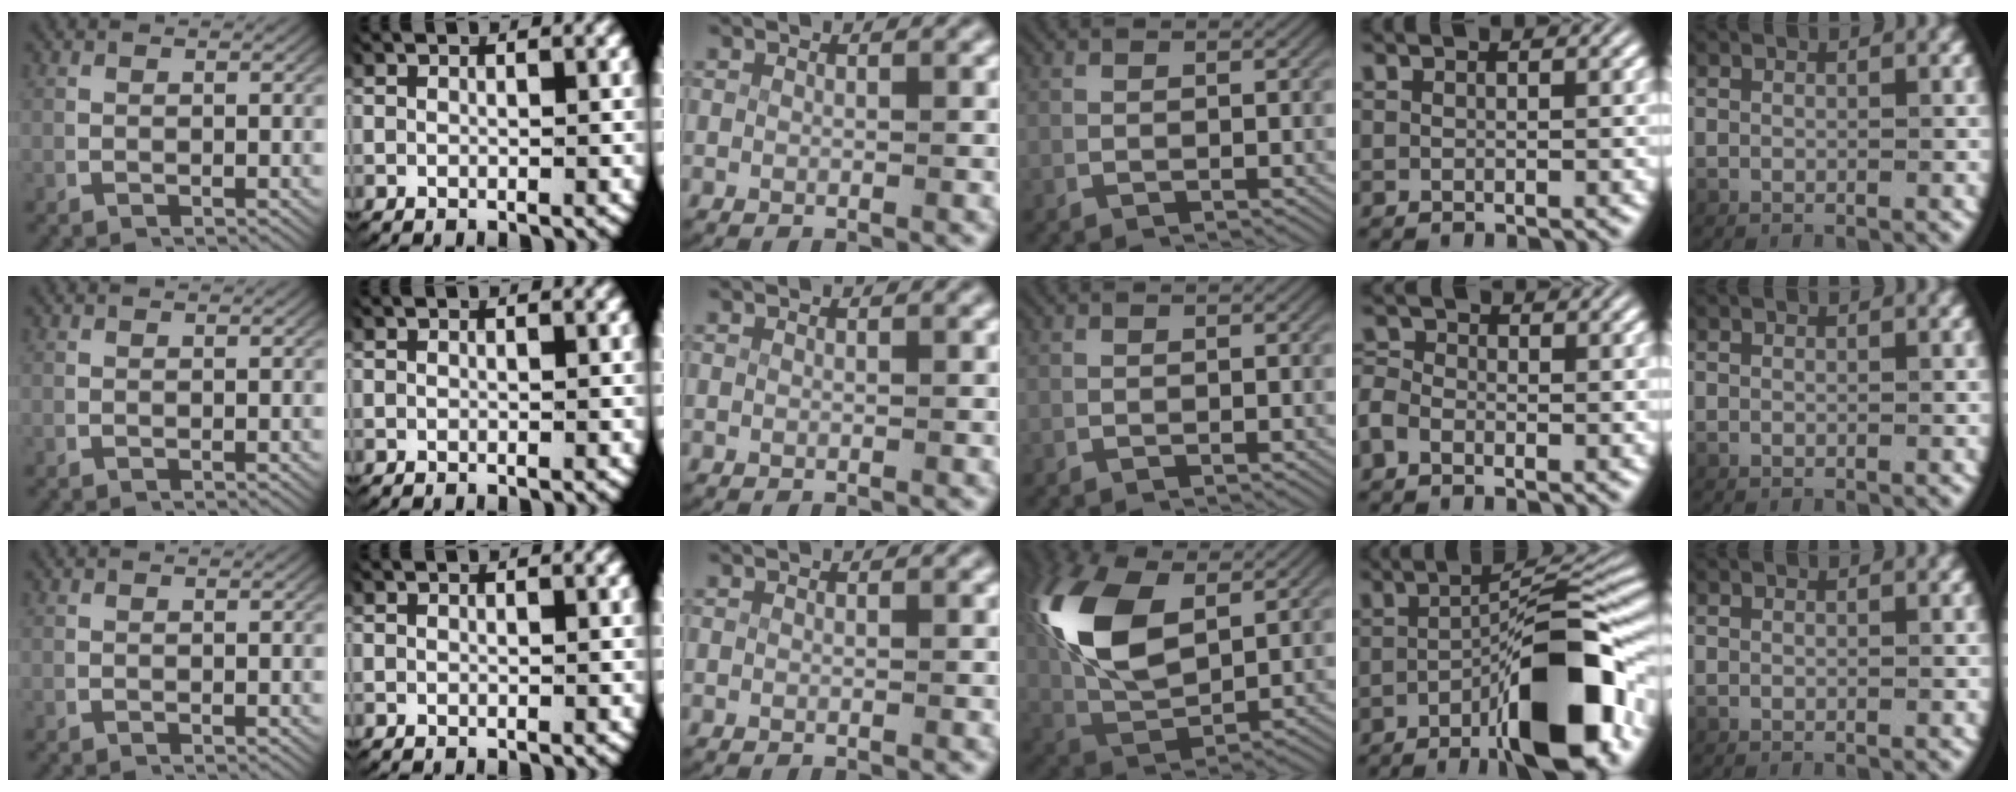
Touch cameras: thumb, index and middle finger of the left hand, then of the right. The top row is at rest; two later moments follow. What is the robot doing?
{"motion": "lift_and_place", "object": "fork"}